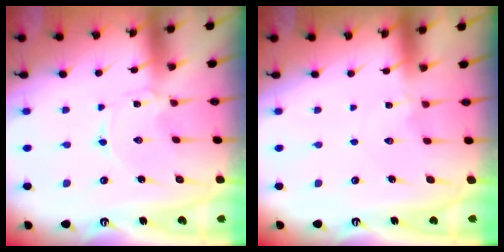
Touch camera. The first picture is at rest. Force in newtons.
{"total": 1.8, "press": 1.7, "slide": 0.3}